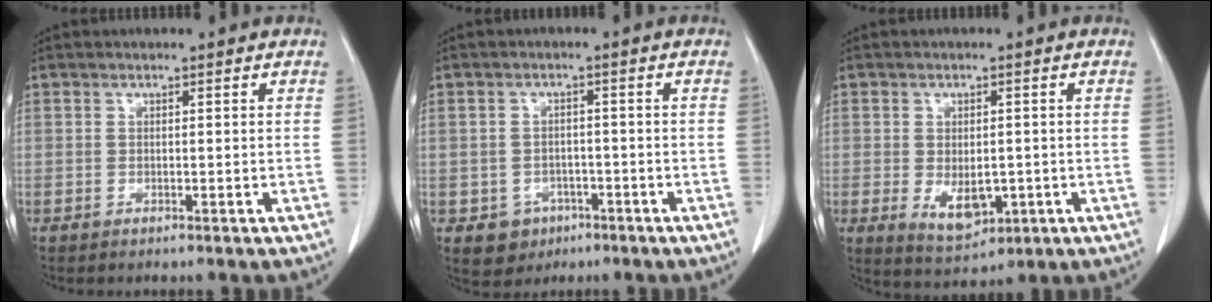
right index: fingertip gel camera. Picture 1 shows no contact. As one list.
[{"total": 5.1, "force": [-2.4, 4.3, 1.2], "torque": [-0.011, 0.009, -0.025]}, {"total": 7.6, "force": [-1.7, 4.3, 6.0], "torque": [-0.108, -0.008, -0.009]}]